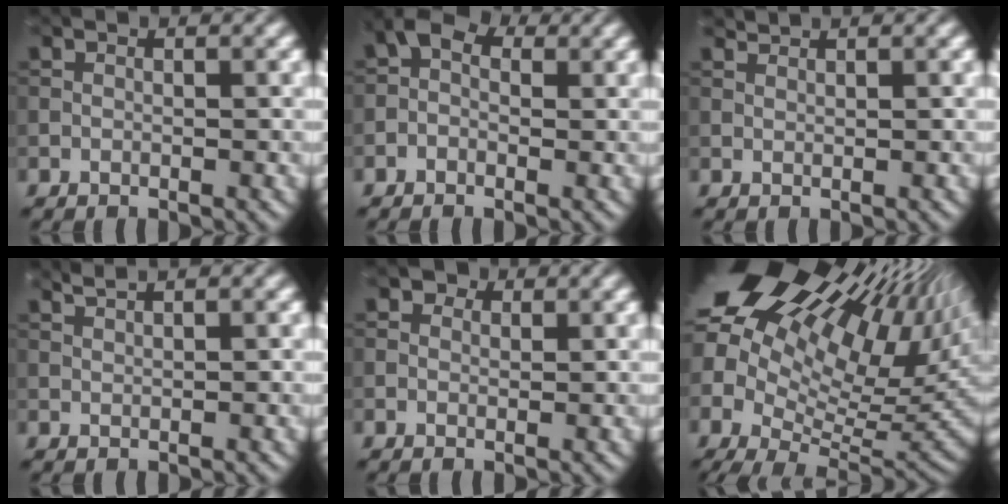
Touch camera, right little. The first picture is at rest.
{"total": 3.1, "force": [0.6, 2.3, 2.0], "torque": [-0.034, 0.015, -0.014]}
{"total": 0.9, "force": [0.8, 0.0, 0.2], "torque": [-0.003, 0.001, 0.018]}
{"total": 1.5, "force": [1.2, 0.3, 0.9], "torque": [-0.016, 0.003, 0.020]}
{"total": 1.8, "force": [1.1, 1.2, 0.8], "torque": [-0.012, -0.005, 0.010]}
{"total": 20.4, "force": [6.9, 11.0, 15.6], "torque": [-0.262, 0.028, 0.152]}